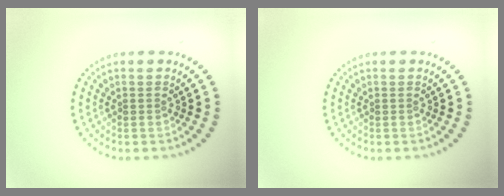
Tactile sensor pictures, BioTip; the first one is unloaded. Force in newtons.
{"total": 0.0}